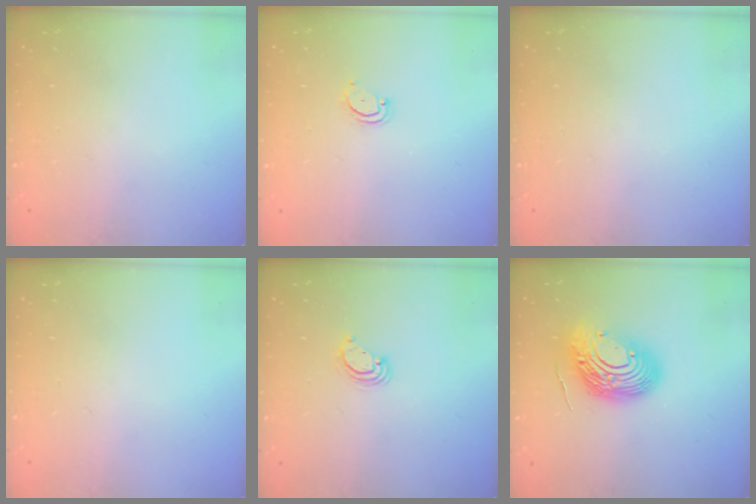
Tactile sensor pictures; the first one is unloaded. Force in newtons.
{"total": 2.8, "press": 2.8, "slide": 0.3}
{"total": 0.0}
{"total": 0.0}
{"total": 3.9, "press": 3.9, "slide": 0.4}
{"total": 14.6, "press": 14.6, "slide": 1.4}